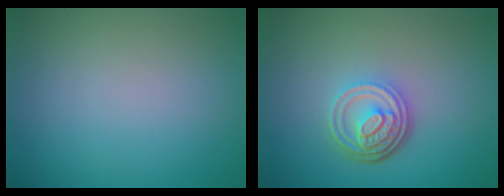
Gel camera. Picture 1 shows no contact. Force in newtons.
{"total": 4.9, "press": 3.5, "slide": 3.4}